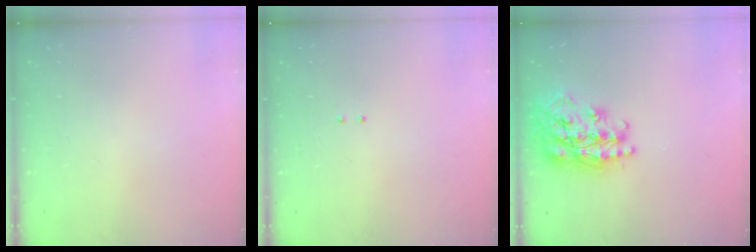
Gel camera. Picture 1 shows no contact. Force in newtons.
{"total": 2.0, "press": 2.0, "slide": 0.4}
{"total": 23.2, "press": 23.2, "slide": 1.8}